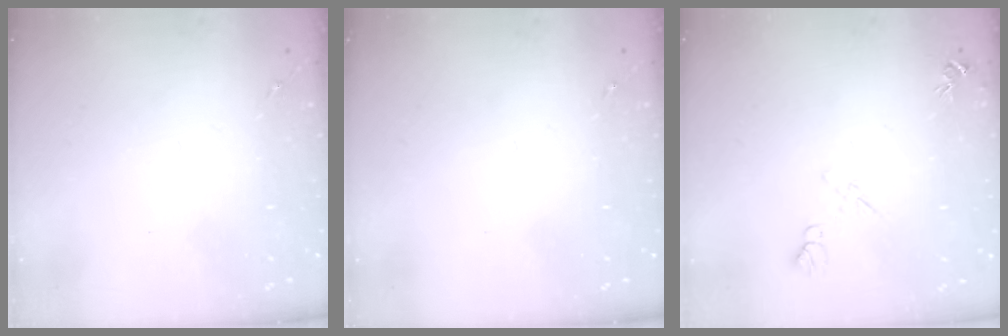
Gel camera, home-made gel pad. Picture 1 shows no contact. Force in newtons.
{"total": 0.0}
{"total": 7.8, "press": 7.8, "slide": 0.9}